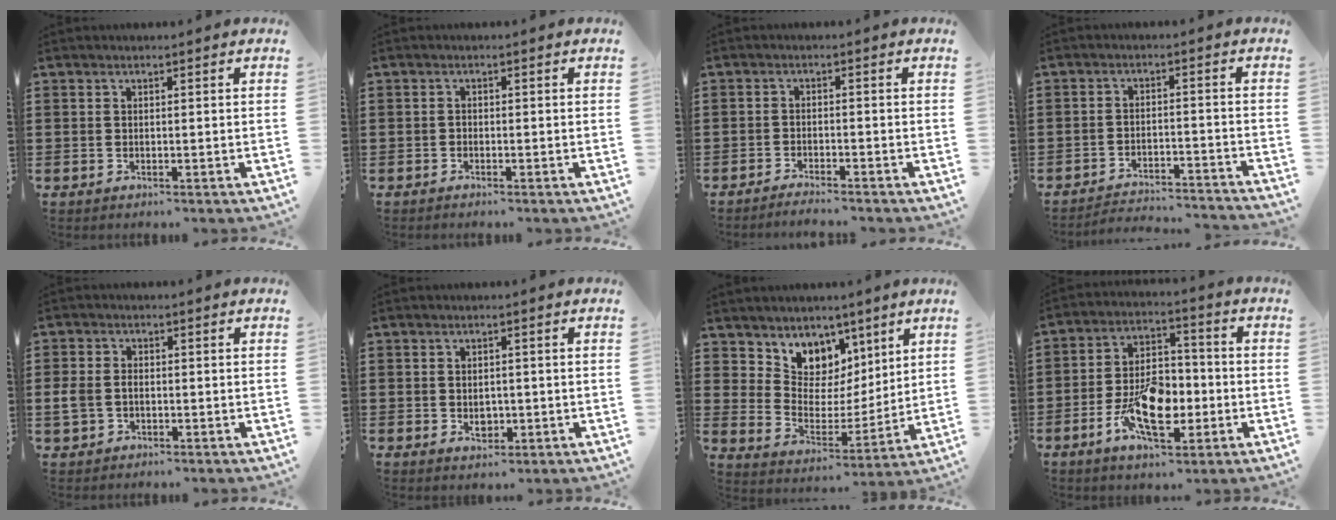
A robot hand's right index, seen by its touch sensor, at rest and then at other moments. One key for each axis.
{"total": 0.6, "fx": -0.5, "fy": 0.1, "fz": 0.1, "tx": -0.004, "ty": -0.002, "tz": -0.010}
{"total": 1.7, "fx": -1.7, "fy": -0.2, "fz": 0.1, "tx": -0.005, "ty": 0.001, "tz": -0.035}
{"total": 3.4, "fx": -3.3, "fy": 0.2, "fz": 0.3, "tx": -0.019, "ty": 0.001, "tz": -0.075}
{"total": 2.8, "fx": -0.5, "fy": 2.0, "fz": 1.9, "tx": -0.061, "ty": -0.006, "tz": -0.016}
{"total": 2.3, "fx": -0.2, "fy": 1.6, "fz": 1.7, "tx": -0.026, "ty": 0.002, "tz": -0.007}
{"total": 7.1, "fx": 5.2, "fy": 4.8, "fz": -0.5, "tx": -0.035, "ty": -0.056, "tz": 0.095}
{"total": 10.8, "fx": -3.4, "fy": 6.0, "fz": 8.2, "tx": -0.165, "ty": -0.001, "tz": -0.062}